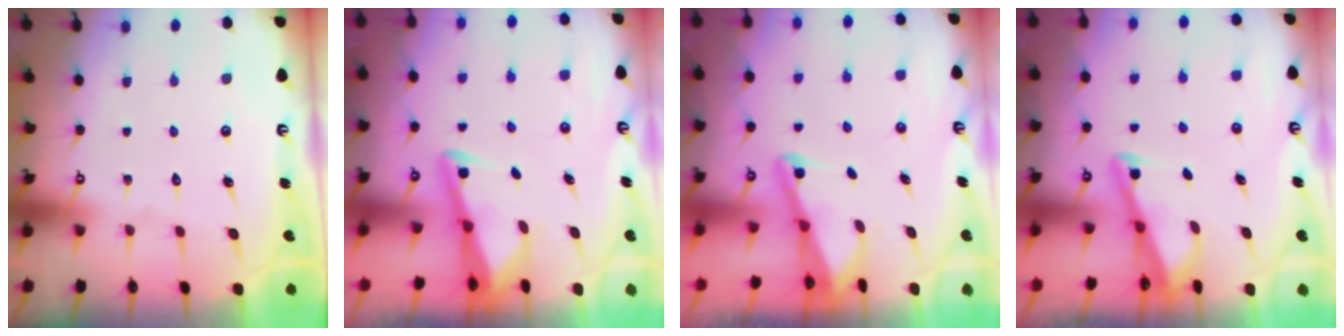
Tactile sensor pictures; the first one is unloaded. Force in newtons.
{"total": 2.9, "press": 2.9, "slide": 0.4}
{"total": 2.2, "press": 2.2, "slide": 0.4}
{"total": 3.0, "press": 3.0, "slide": 0.3}